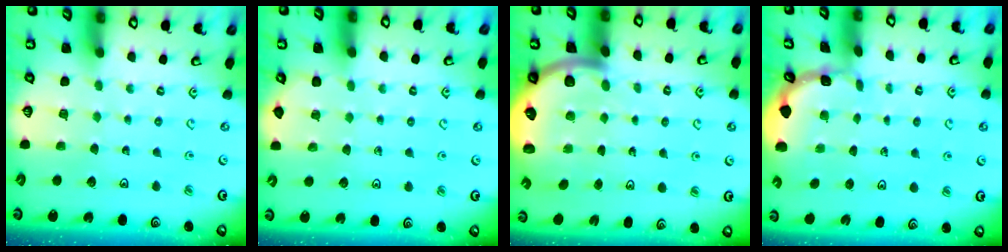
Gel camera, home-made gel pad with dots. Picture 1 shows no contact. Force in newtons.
{"total": 1.6, "press": 1.5, "slide": 0.3}
{"total": 6.2, "press": 6.1, "slide": 1.2}
{"total": 1.2, "press": 1.2, "slide": 0.2}